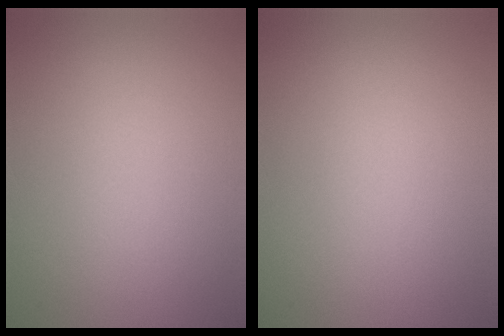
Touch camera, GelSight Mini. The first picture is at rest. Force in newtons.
{"total": 0.0}